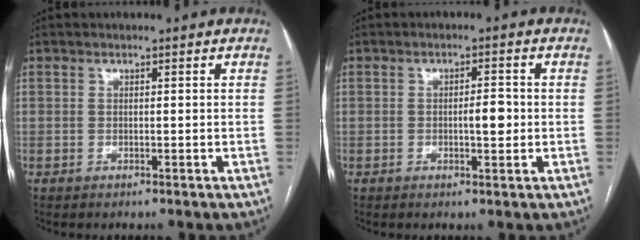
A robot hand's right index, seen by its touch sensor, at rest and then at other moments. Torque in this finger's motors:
{"motor_torque": [0.66, -0.07, 0.37, 0.07]}